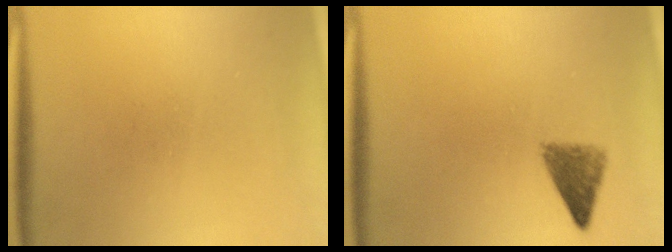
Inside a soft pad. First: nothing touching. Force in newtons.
{"total": 3.4}